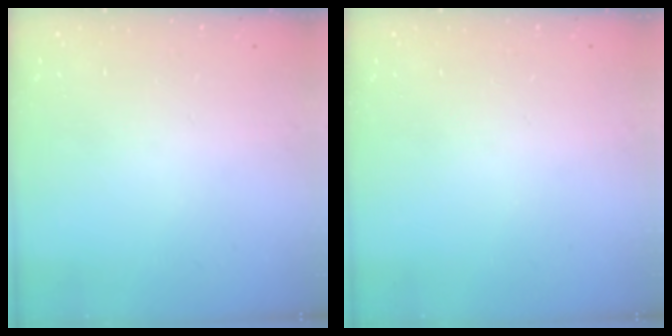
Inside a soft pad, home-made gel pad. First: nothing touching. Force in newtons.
{"total": 0.0}